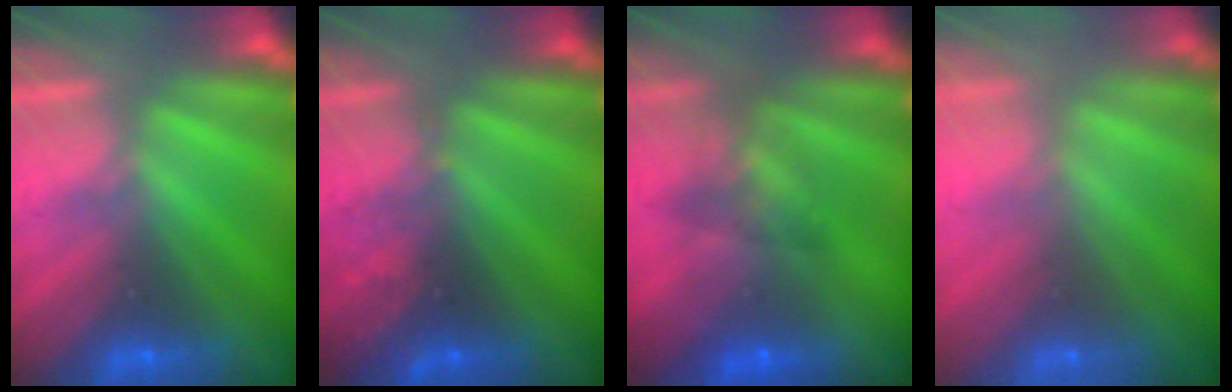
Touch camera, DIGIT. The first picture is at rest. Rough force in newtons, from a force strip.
{"total": 2.8}
{"total": 5.5}
{"total": 9.3}